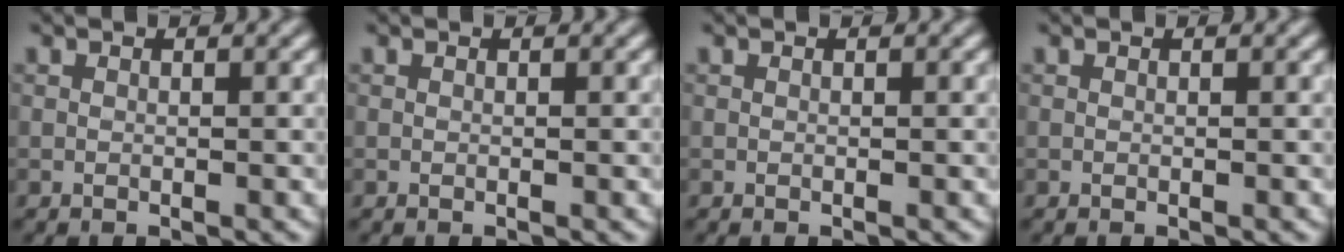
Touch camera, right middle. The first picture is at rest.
{"total": 0.0}
{"total": 0.0}
{"total": 0.0}